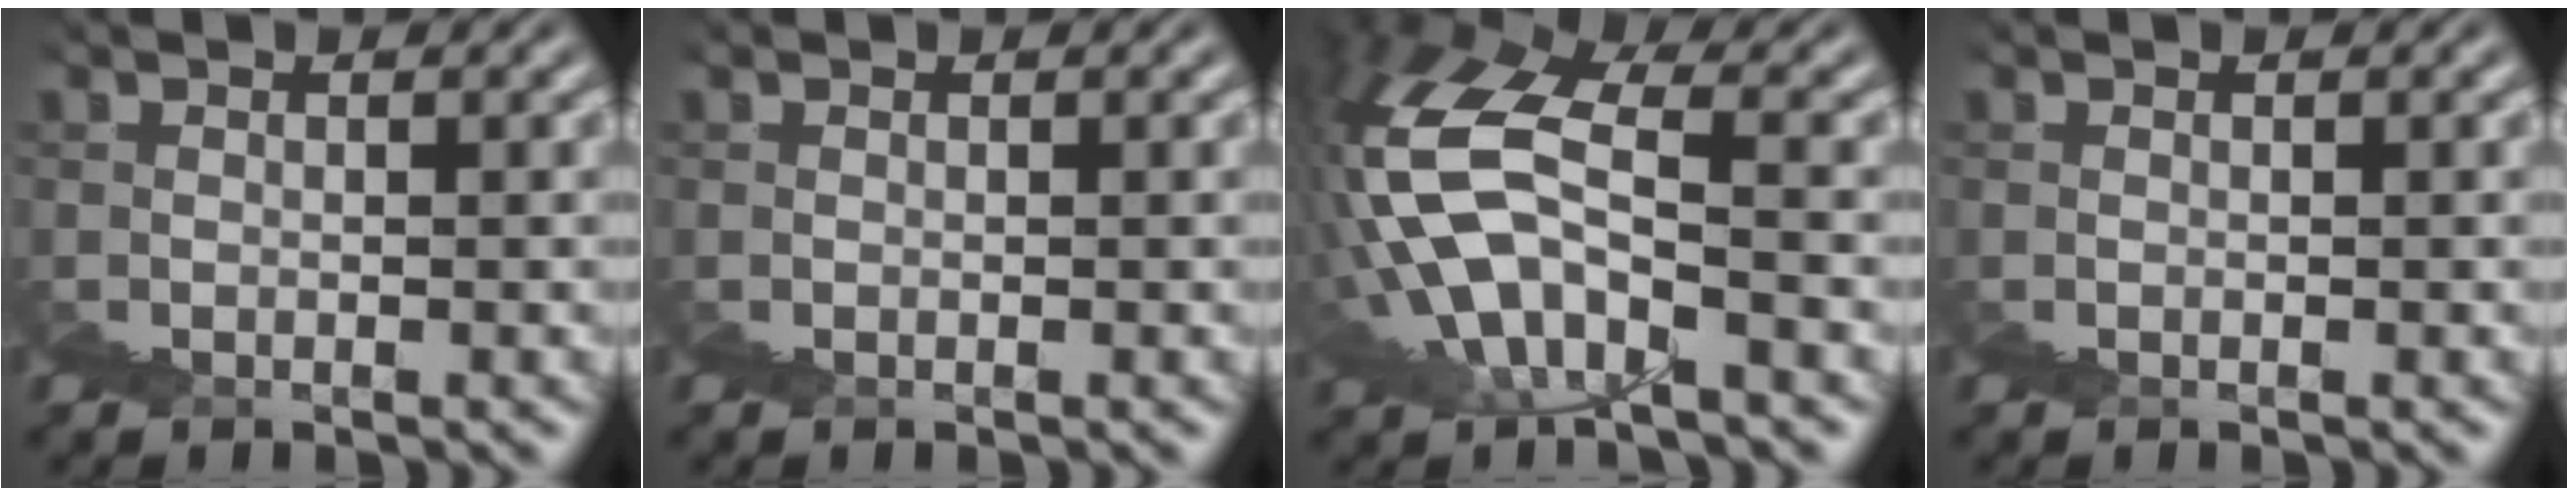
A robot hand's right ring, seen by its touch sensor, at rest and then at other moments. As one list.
[{"total": 0.0}, {"total": 9.2, "force": [3.3, 5.7, 6.4], "torque": [-0.130, 0.019, 0.039]}, {"total": 0.0}]